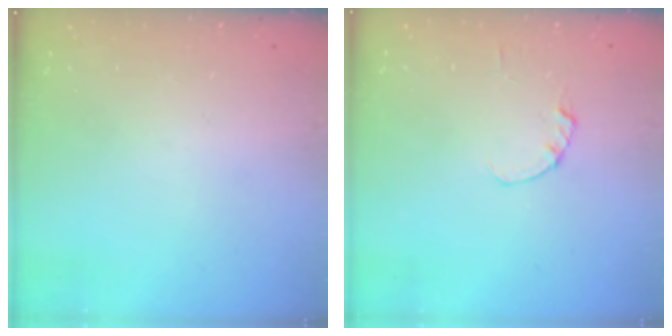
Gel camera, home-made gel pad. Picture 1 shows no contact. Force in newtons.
{"total": 0.0}